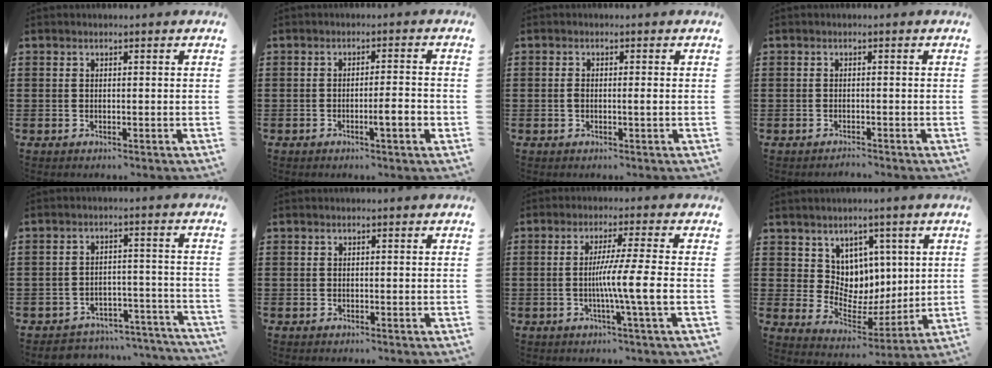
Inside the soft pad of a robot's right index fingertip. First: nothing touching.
{"total": 3.7, "force": [-1.4, 0.2, 3.4], "torque": [-0.056, -0.005, -0.025]}
{"total": 1.3, "force": [-0.2, 0.2, 1.3], "torque": [-0.026, -0.001, -0.005]}
{"total": 1.1, "force": [-1.1, 0.2, -0.2], "torque": [0.000, 0.005, -0.025]}
{"total": 4.0, "force": [-3.9, 0.8, 0.5], "torque": [-0.014, 0.002, -0.081]}
{"total": 0.0}
{"total": 7.9, "force": [-1.3, -0.7, 7.7], "torque": [-0.133, -0.012, -0.026]}
{"total": 7.3, "force": [4.3, 5.9, 0.5], "torque": [-0.052, -0.034, 0.083]}